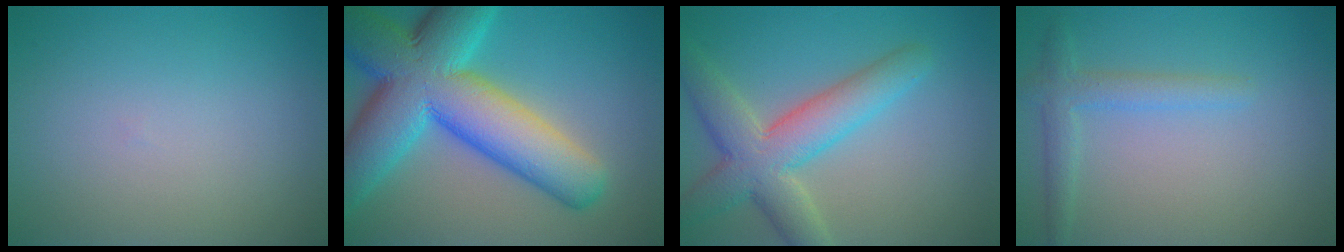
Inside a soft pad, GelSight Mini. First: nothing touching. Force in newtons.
{"total": 14.3, "press": 14.2, "slide": 0.4}
{"total": 6.7, "press": 6.7, "slide": 0.6}
{"total": 2.4, "press": 2.4, "slide": 0.0}